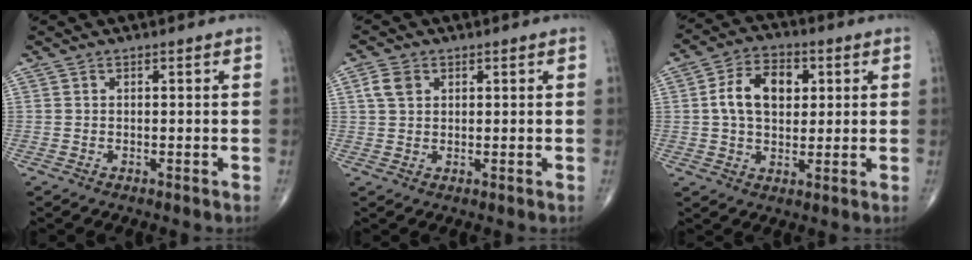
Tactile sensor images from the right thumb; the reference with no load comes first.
{"total": 3.6, "force": [1.3, 2.6, 2.1], "torque": [-0.038, 0.005, 0.025]}
{"total": 10.4, "force": [1.9, 6.8, 7.6], "torque": [-0.112, 0.007, 0.028]}